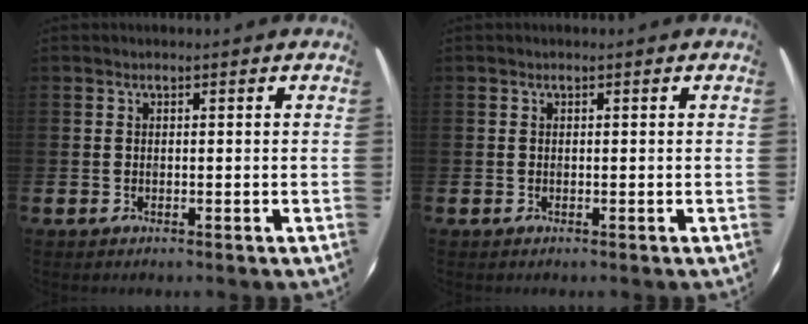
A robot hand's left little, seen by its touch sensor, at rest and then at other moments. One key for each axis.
{"total": 0.0}